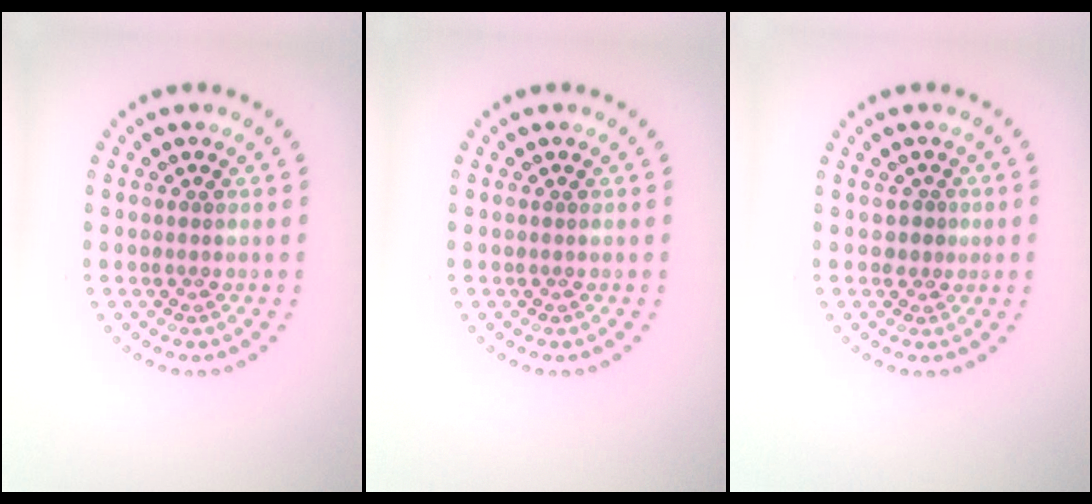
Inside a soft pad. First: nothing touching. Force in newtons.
{"total": 0.0}
{"total": 0.9, "press": 0.6, "slide": 0.6}